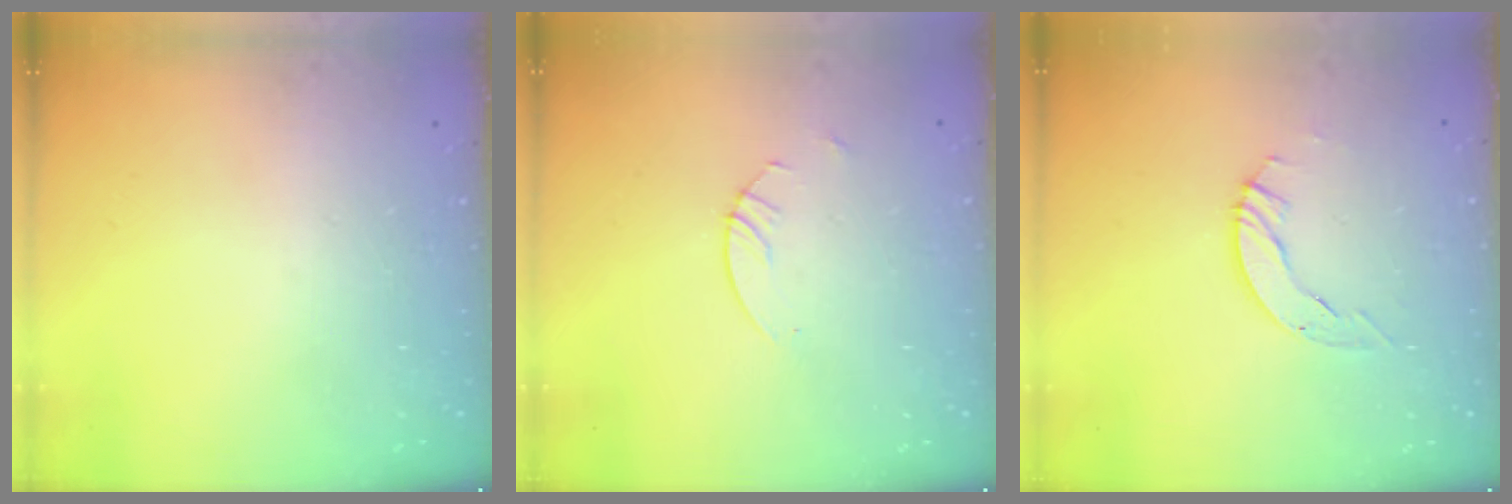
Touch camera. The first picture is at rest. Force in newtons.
{"total": 2.7, "press": 2.7, "slide": 0.2}
{"total": 4.9, "press": 4.9, "slide": 0.5}